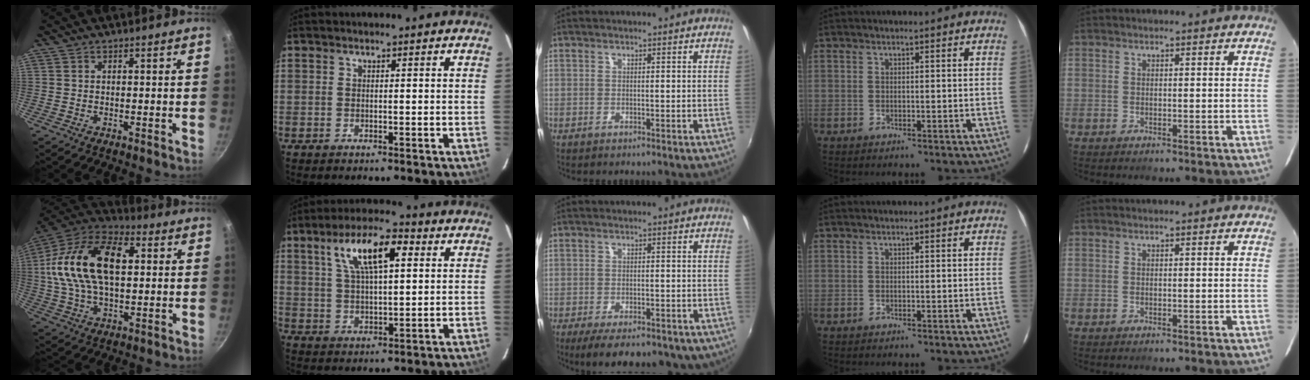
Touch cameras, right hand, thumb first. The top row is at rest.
{"thumb": {"total": 23.0, "force": [3.4, 13.3, 18.5], "torque": [-0.336, 0.027, 0.044]}, "index": {"total": 11.6, "force": [4.7, 4.0, 9.8], "torque": [-0.177, 0.023, 0.084]}, "middle": {"total": 10.4, "force": [-6.2, 4.6, 7.0], "torque": [-0.144, -0.034, -0.083]}}